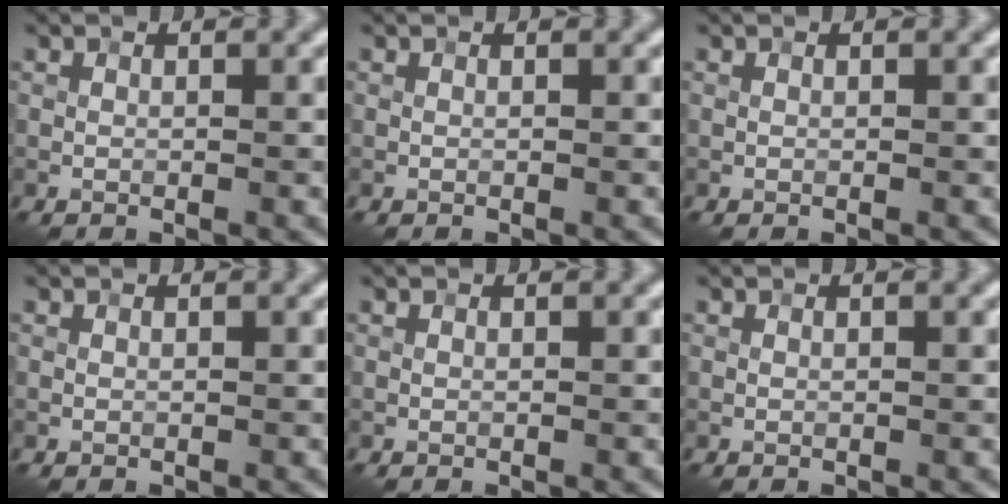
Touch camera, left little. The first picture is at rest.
{"total": 0.0}
{"total": 0.0}
{"total": 0.0}
{"total": 0.0}
{"total": 0.0}